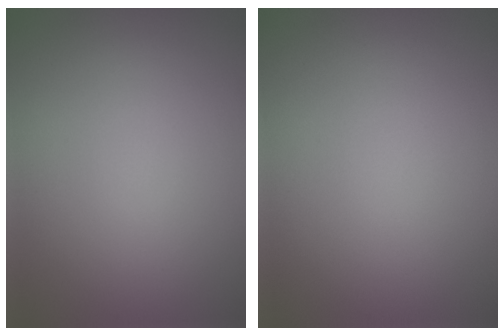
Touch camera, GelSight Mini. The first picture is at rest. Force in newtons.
{"total": 0.0}